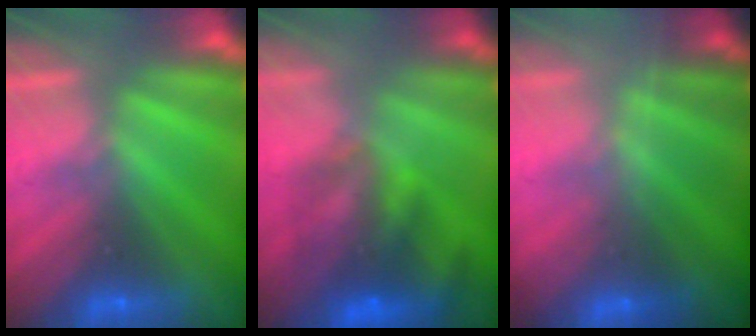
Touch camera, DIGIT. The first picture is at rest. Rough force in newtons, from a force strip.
{"total": 6.3}
{"total": 1.8}